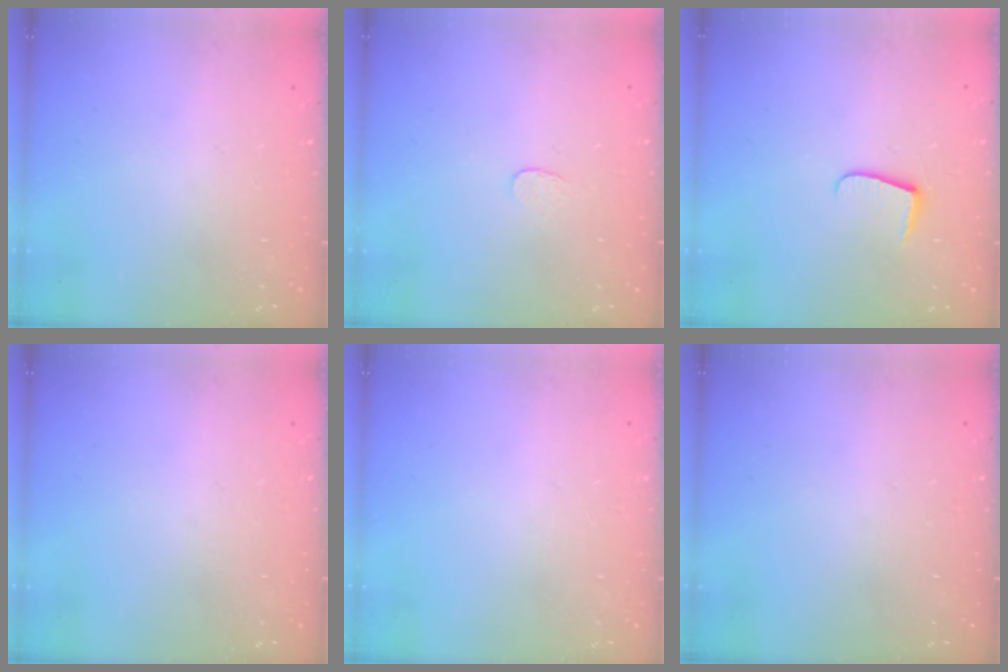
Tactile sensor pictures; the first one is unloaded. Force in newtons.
{"total": 3.0, "press": 3.0, "slide": 0.2}
{"total": 6.5, "press": 6.5, "slide": 0.8}
{"total": 0.0}
{"total": 0.0}
{"total": 0.0}